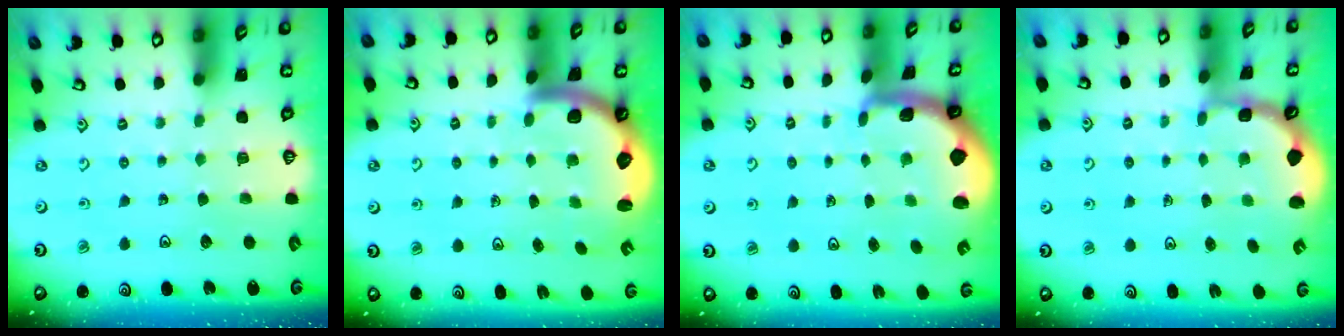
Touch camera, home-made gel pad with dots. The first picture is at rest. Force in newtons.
{"total": 3.1, "press": 3.1, "slide": 0.5}
{"total": 1.9, "press": 1.9, "slide": 0.4}
{"total": 1.8, "press": 1.6, "slide": 0.8}